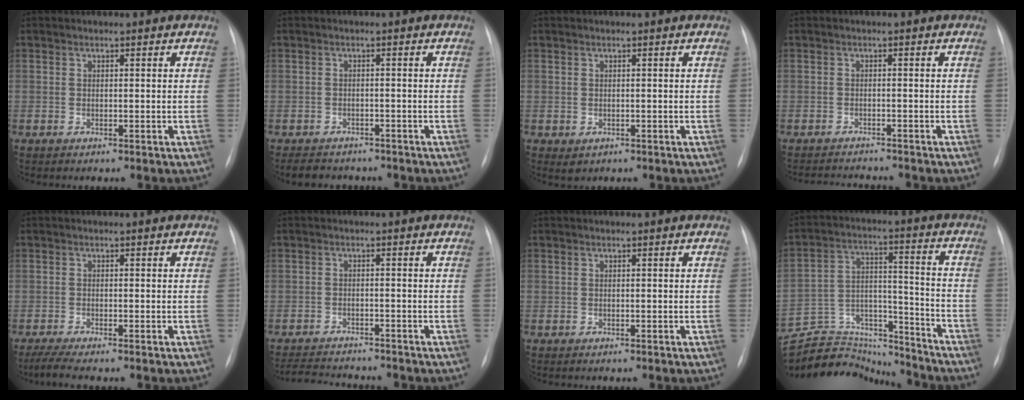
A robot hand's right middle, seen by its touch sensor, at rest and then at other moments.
{"total": 5.7, "force": [-5.0, 2.5, 1.4], "torque": [-0.022, -0.002, -0.065]}
{"total": 1.1, "force": [-0.3, 1.0, 0.4], "torque": [-0.009, 0.000, 0.004]}
{"total": 4.6, "force": [-4.5, 0.1, 0.7], "torque": [-0.007, -0.008, -0.067]}
{"total": 3.1, "force": [-2.5, -0.1, 1.9], "torque": [-0.041, -0.009, -0.047]}
{"total": 7.6, "force": [-7.3, 0.9, 2.0], "torque": [-0.033, -0.004, -0.112]}
{"total": 0.0}
{"total": 19.0, "force": [-18.5, 3.8, 2.3], "torque": [-0.054, 0.046, -0.286]}